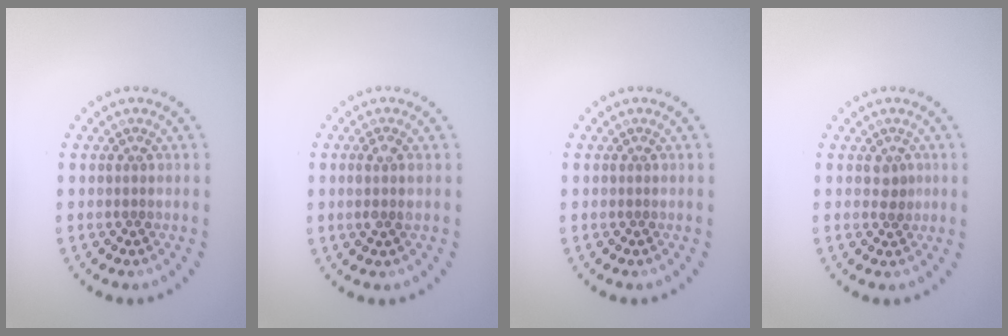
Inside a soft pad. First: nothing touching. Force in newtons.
{"total": 1.7, "press": 1.5, "slide": 0.8}
{"total": 0.0}
{"total": 1.2, "press": 1.1, "slide": 0.5}